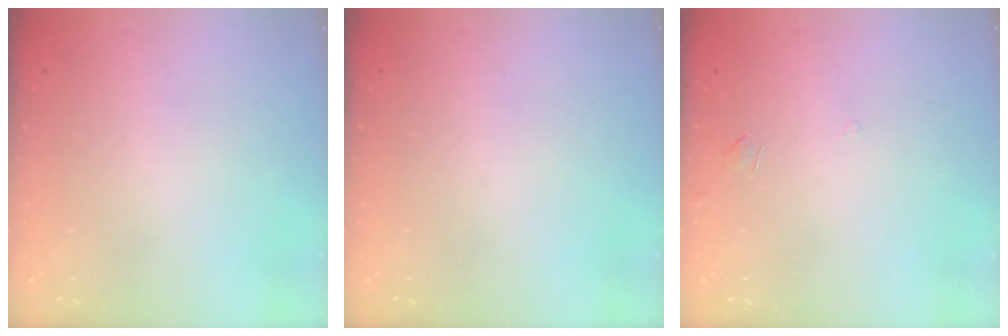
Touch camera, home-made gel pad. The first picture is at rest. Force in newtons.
{"total": 0.0}
{"total": 3.9, "press": 3.9, "slide": 0.4}